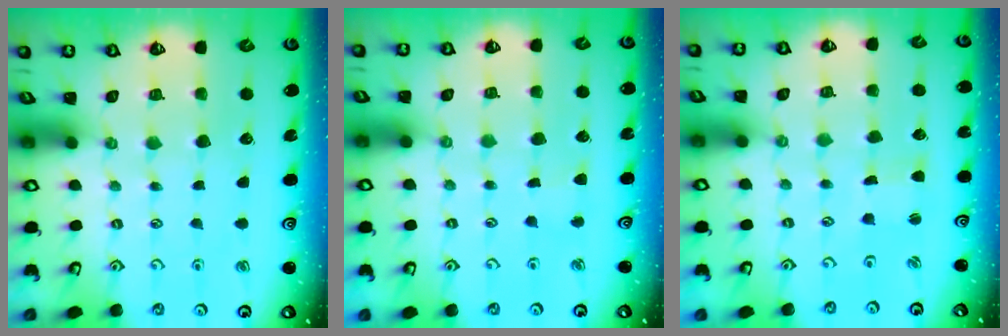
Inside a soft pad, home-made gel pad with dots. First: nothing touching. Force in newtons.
{"total": 2.9, "press": 2.8, "slide": 0.4}
{"total": 0.7, "press": 0.7, "slide": 0.1}